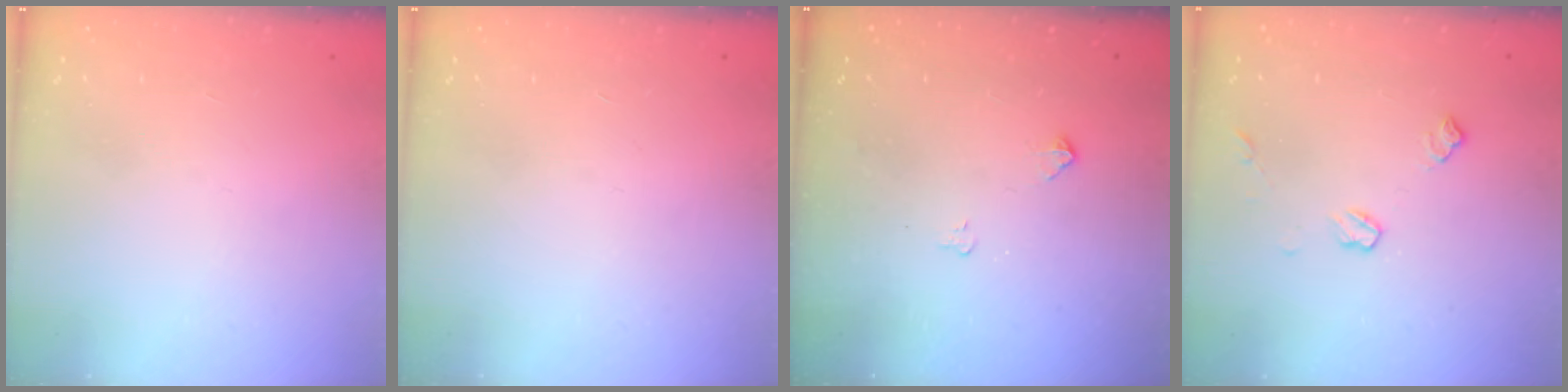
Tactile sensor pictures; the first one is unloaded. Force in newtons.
{"total": 0.0}
{"total": 4.0, "press": 3.9, "slide": 0.7}
{"total": 7.4, "press": 7.3, "slide": 0.9}